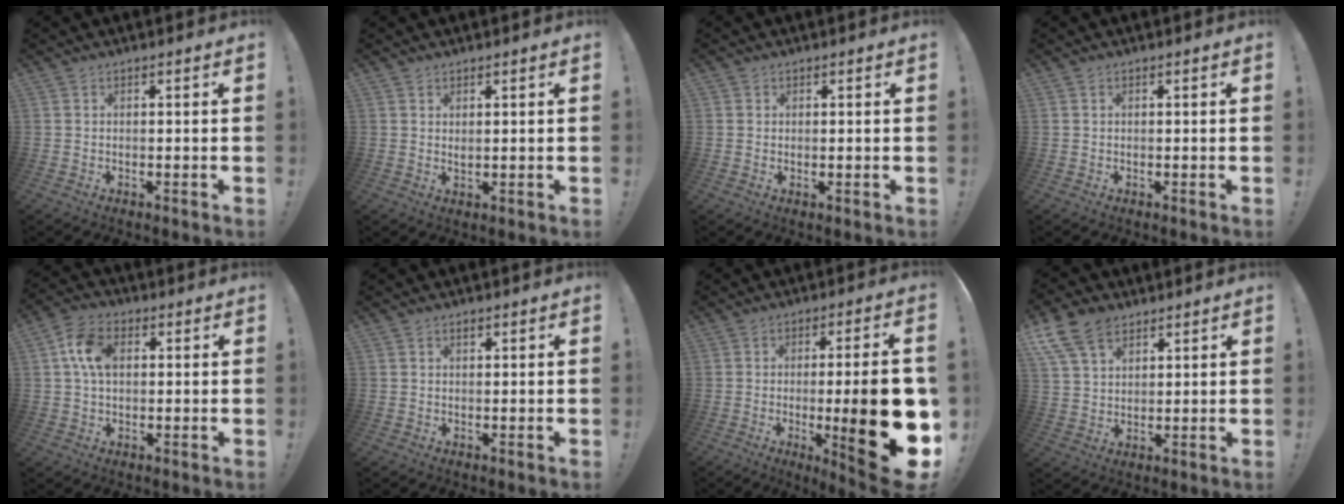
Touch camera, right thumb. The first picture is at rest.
{"total": 1.3, "force": [1.0, 0.2, 0.8], "torque": [-0.002, -0.009, 0.016]}
{"total": 0.6, "force": [0.5, 0.4, 0.1], "torque": [0.006, -0.002, 0.008]}
{"total": 0.0}
{"total": 9.8, "force": [2.0, 6.7, 6.8], "torque": [-0.130, 0.014, 0.038]}
{"total": 0.8, "force": [0.6, 0.5, 0.3], "torque": [0.002, -0.003, 0.010]}
{"total": 22.2, "force": [-3.8, 5.1, 21.2], "torque": [-0.299, 0.004, -0.045]}
{"total": 11.6, "force": [6.8, 7.3, 5.9], "torque": [-0.111, -0.030, 0.135]}